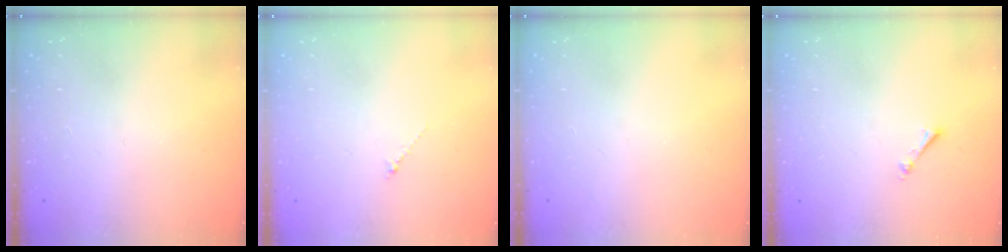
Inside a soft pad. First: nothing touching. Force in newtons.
{"total": 0.6, "press": 0.5, "slide": 0.3}
{"total": 0.0}
{"total": 0.6, "press": 0.6, "slide": 0.2}